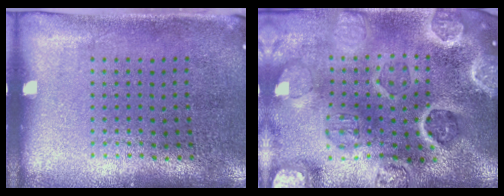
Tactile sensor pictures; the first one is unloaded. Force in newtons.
{"total": 5.5, "press": 4.6, "slide": 2.9}